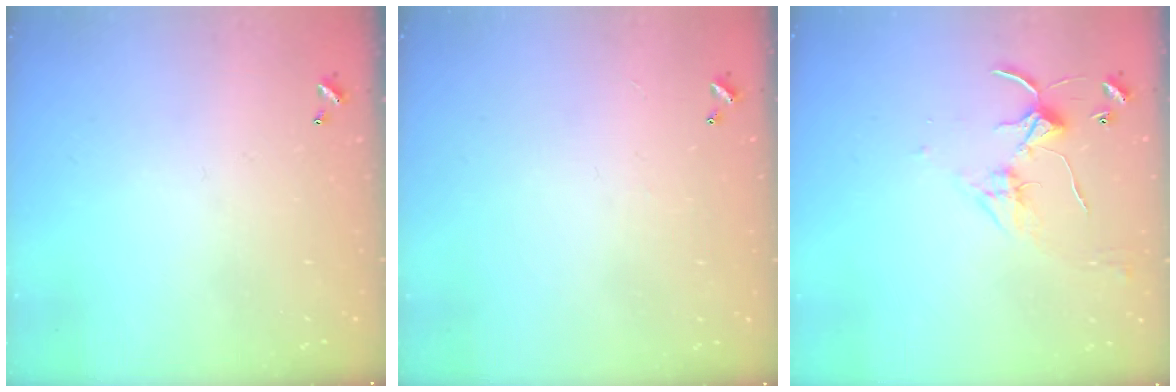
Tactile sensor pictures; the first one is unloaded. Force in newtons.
{"total": 0.6, "press": 0.2, "slide": 0.6}
{"total": 4.2, "press": 4.1, "slide": 0.5}